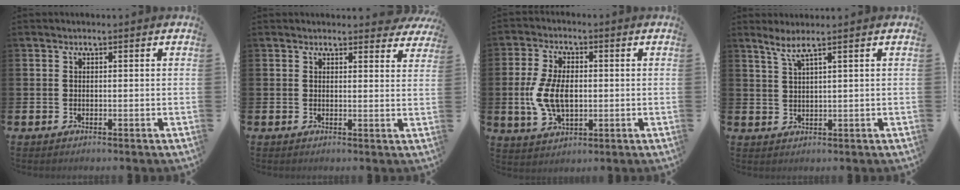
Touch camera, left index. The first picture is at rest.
{"total": 2.2, "force": [2.1, 0.6, 0.0], "torque": [0.010, -0.012, 0.036]}
{"total": 7.8, "force": [-0.3, 4.6, 6.3], "torque": [-0.136, 0.004, -0.010]}
{"total": 2.6, "force": [1.8, 0.0, 1.8], "torque": [-0.039, 0.001, 0.032]}